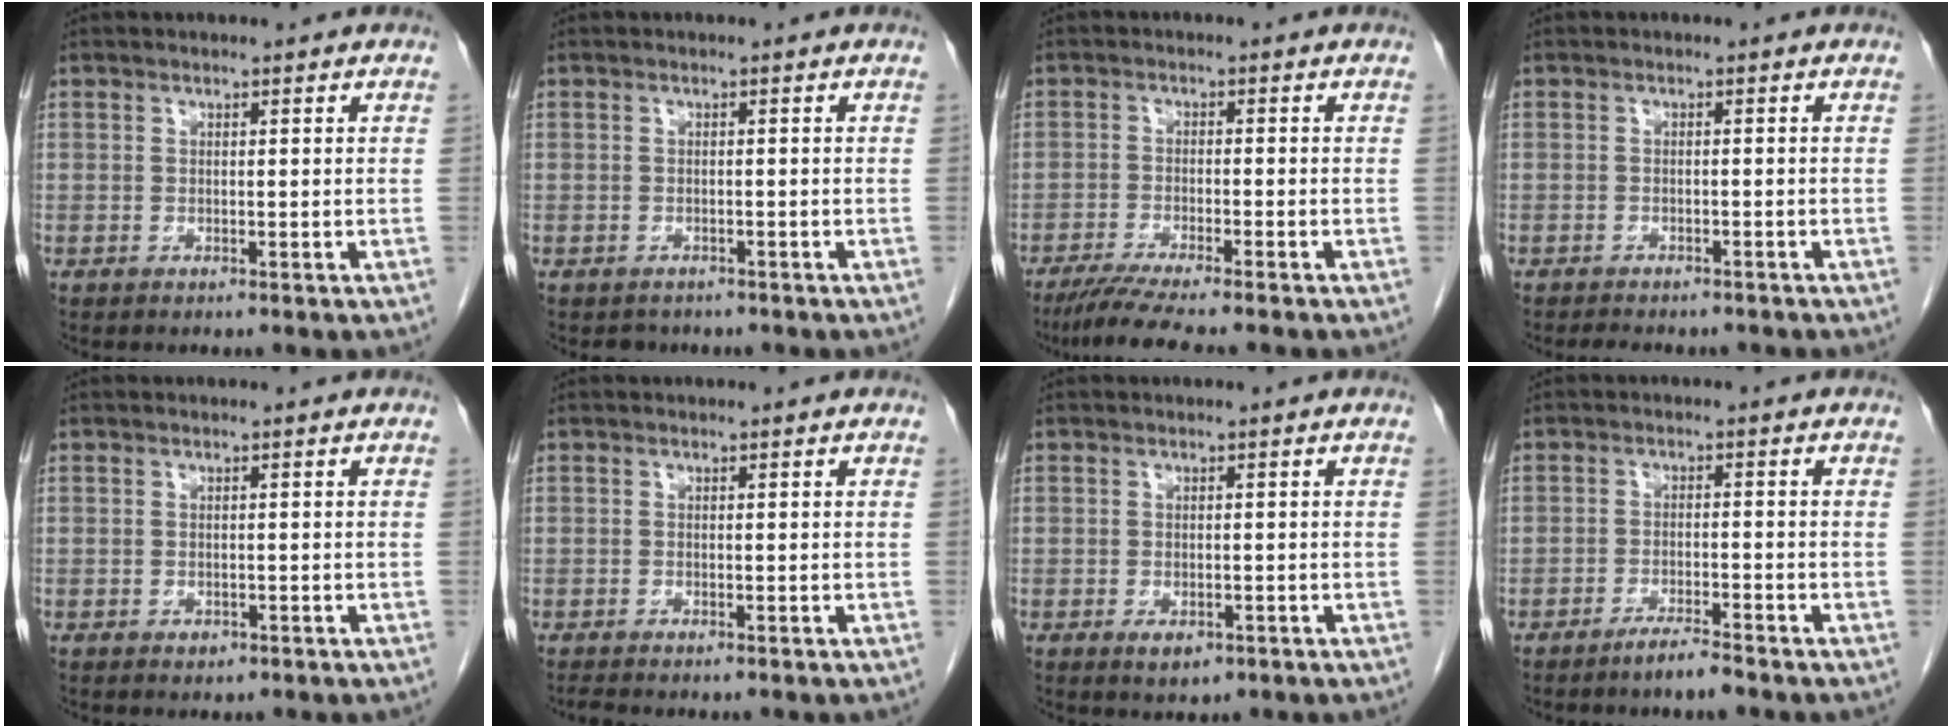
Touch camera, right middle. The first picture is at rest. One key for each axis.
{"total": 1.8, "fx": -1.4, "fy": 1.0, "fz": -0.1, "tx": -0.005, "ty": 0.002, "tz": -0.023}
{"total": 7.8, "fx": -6.5, "fy": -0.4, "fz": 4.3, "tx": -0.063, "ty": -0.022, "tz": -0.106}
{"total": 5.8, "fx": -5.1, "fy": 1.9, "fz": 2.0, "tx": -0.028, "ty": 0.000, "tz": -0.064}
{"total": 0.8, "fx": -0.4, "fy": 0.6, "fz": 0.4, "tx": -0.004, "ty": 0.002, "tz": -0.002}
{"total": 0.8, "fx": -0.7, "fy": -0.1, "fz": 0.3, "tx": -0.010, "ty": -0.002, "tz": -0.015}
{"total": 2.4, "fx": -1.1, "fy": 1.3, "fz": 1.7, "tx": -0.022, "ty": -0.001, "tz": -0.006}
{"total": 3.3, "fx": -2.7, "fy": 0.1, "fz": 1.8, "tx": -0.033, "ty": -0.002, "tz": -0.049}